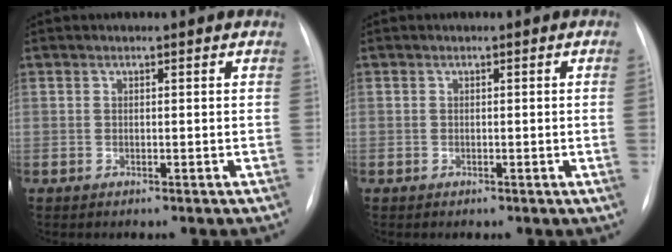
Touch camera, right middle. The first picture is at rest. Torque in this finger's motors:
{"motor_torque": [0.04, -0.89, -0.56, -0.21]}